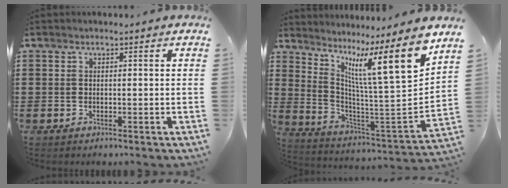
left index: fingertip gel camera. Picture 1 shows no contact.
{"total": 13.9, "force": [8.8, 1.5, 10.7], "torque": [-0.184, -0.080, 0.130]}